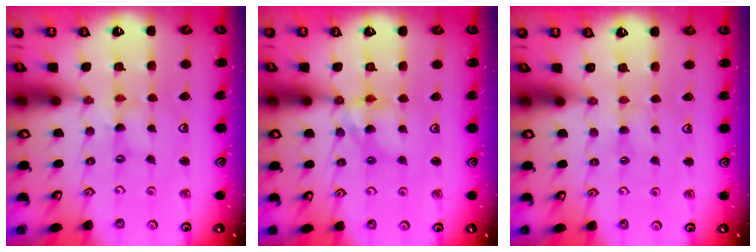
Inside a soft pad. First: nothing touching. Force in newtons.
{"total": 9.0, "press": 9.0, "slide": 0.8}
{"total": 0.8, "press": 0.8, "slide": 0.3}